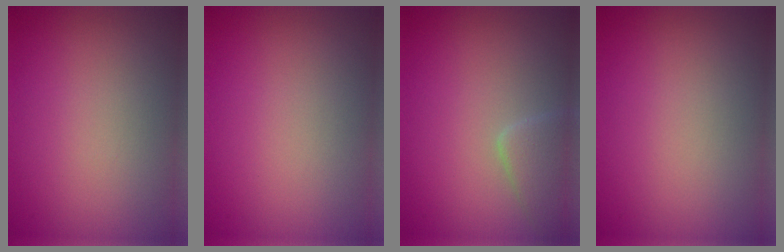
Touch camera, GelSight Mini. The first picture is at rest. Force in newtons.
{"total": 0.0}
{"total": 2.4, "press": 2.4, "slide": 0.1}
{"total": 0.0}